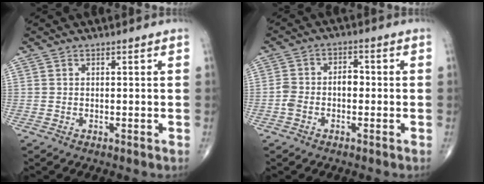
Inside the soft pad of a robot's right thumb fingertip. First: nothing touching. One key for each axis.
{"total": 4.9, "fx": -1.1, "fy": 3.2, "fz": 3.5, "tx": -0.061, "ty": 0.029, "tz": -0.021}